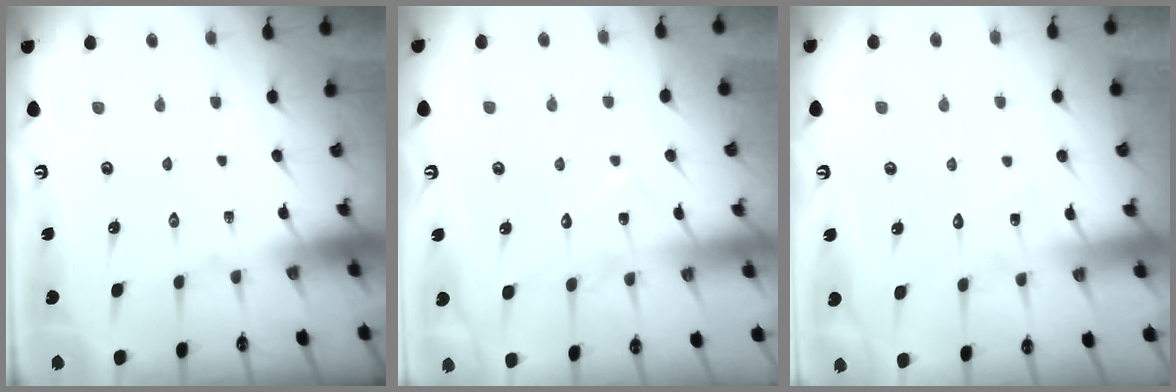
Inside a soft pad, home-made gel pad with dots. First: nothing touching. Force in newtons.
{"total": 7.2, "press": 7.2, "slide": 0.6}
{"total": 6.3, "press": 6.3, "slide": 0.2}